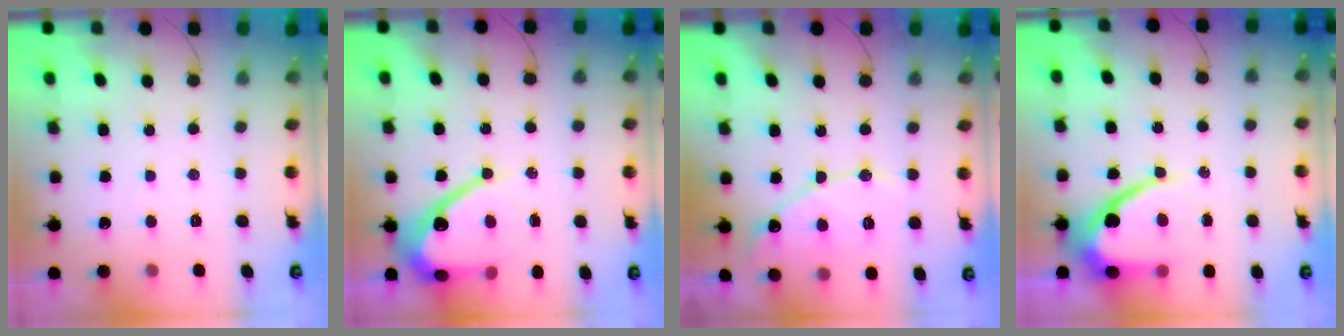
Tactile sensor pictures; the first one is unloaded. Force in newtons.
{"total": 11.5, "press": 11.5, "slide": 1.0}
{"total": 11.8, "press": 11.8, "slide": 0.9}
{"total": 10.8, "press": 10.8, "slide": 1.0}